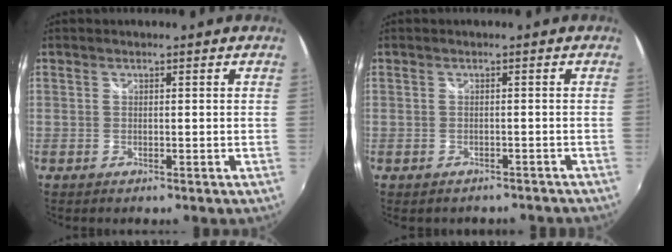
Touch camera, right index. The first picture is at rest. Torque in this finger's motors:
{"motor_torque": [-2.14, 0.00, -0.65, -0.21]}